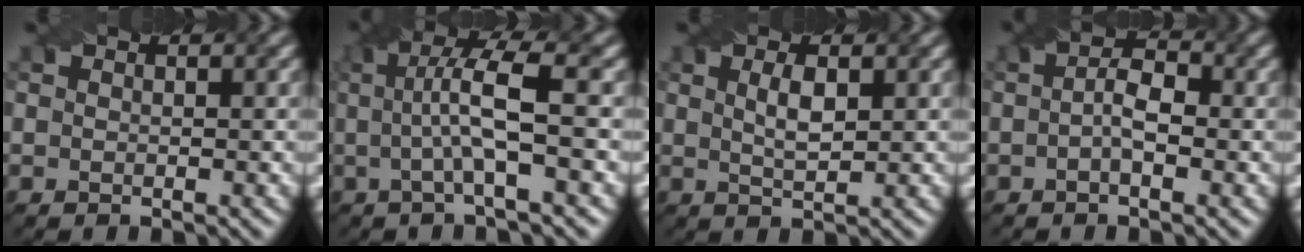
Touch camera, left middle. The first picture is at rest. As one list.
[{"total": 5.5, "force": [0.3, 0.8, 5.4], "torque": [-0.102, 0.009, 0.005]}, {"total": 2.2, "force": [0.7, 0.7, 2.0], "torque": [-0.039, 0.002, 0.015]}, {"total": 2.7, "force": [-0.4, 1.0, 2.5], "torque": [-0.048, 0.004, -0.010]}]